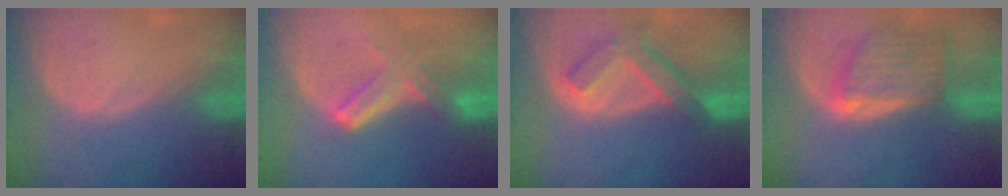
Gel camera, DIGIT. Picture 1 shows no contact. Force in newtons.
{"total": 5.7, "press": 5.5, "slide": 1.4}
{"total": 7.5, "press": 6.5, "slide": 3.7}
{"total": 8.0, "press": 7.2, "slide": 3.4}